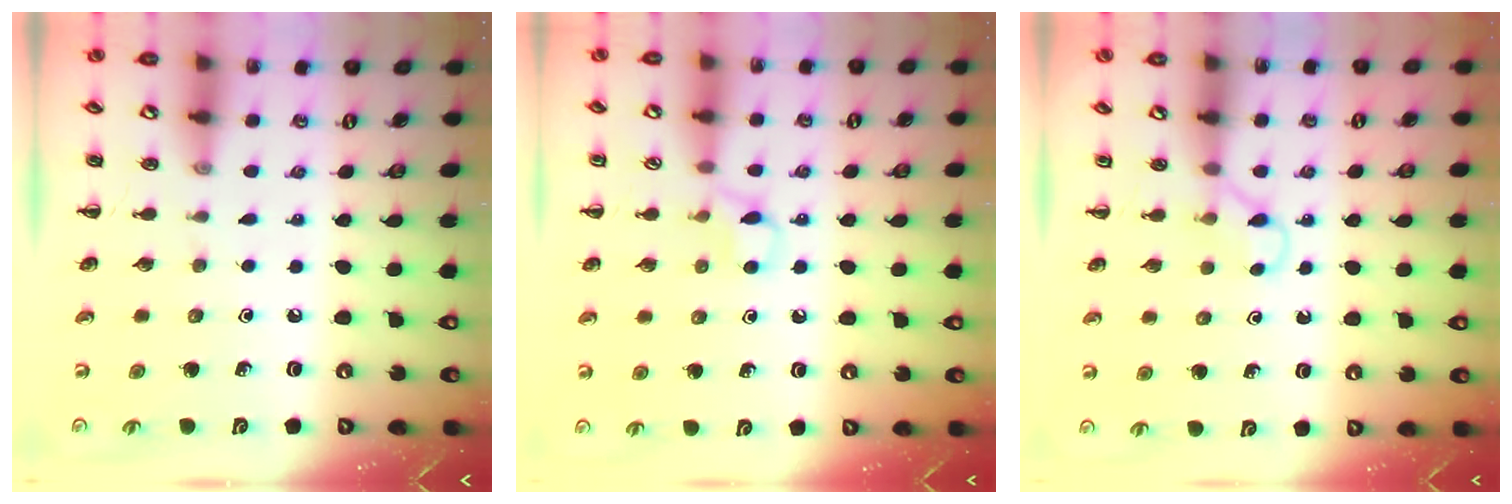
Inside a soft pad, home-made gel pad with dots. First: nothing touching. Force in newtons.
{"total": 4.0, "press": 3.7, "slide": 1.6}
{"total": 2.9, "press": 2.8, "slide": 1.0}